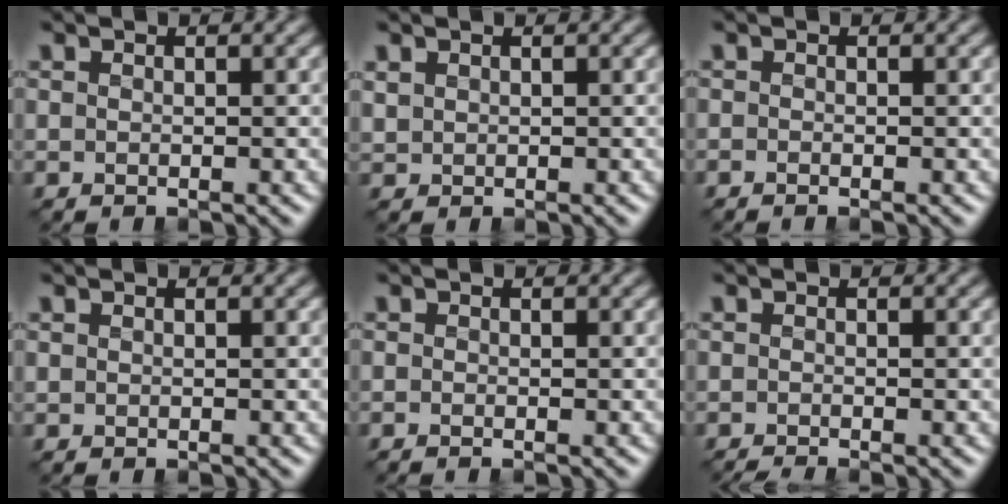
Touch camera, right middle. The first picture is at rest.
{"total": 0.8, "force": [0.6, 0.5, 0.2], "torque": [-0.009, 0.001, 0.014]}
{"total": 0.6, "force": [-0.5, 0.0, 0.2], "torque": [-0.006, -0.002, -0.011]}
{"total": 0.0}
{"total": 0.6, "force": [-0.5, 0.0, 0.2], "torque": [-0.009, -0.002, -0.010]}
{"total": 1.0, "force": [-0.9, -0.3, 0.2], "torque": [-0.005, -0.004, -0.020]}